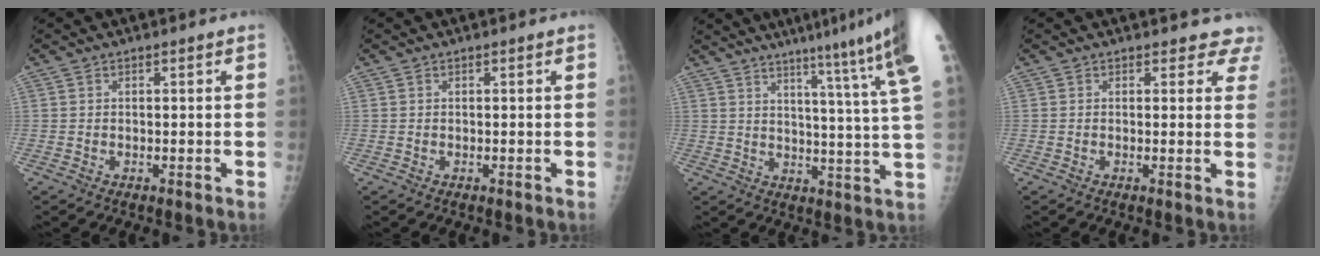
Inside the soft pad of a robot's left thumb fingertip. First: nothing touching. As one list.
[{"total": 0.0}, {"total": 17.4, "force": [11.2, -0.3, 13.2], "torque": [-0.169, -0.063, 0.137]}, {"total": 4.5, "force": [4.0, 2.1, -0.1], "torque": [0.044, -0.018, 0.016]}]